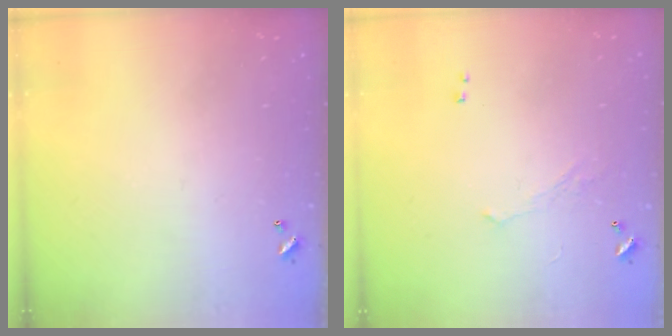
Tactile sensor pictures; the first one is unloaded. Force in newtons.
{"total": 0.9, "press": 0.7, "slide": 0.5}